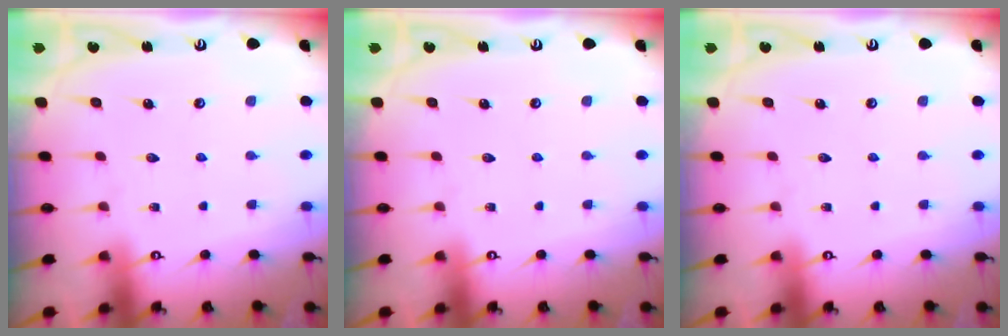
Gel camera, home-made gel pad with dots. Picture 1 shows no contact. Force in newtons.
{"total": 0.0}
{"total": 0.0}